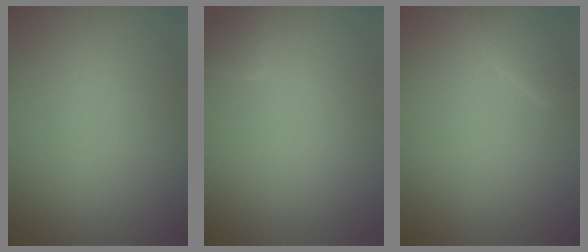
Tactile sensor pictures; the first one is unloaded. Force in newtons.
{"total": 0.8, "press": 0.8, "slide": 0.1}
{"total": 1.7, "press": 1.7, "slide": 0.2}